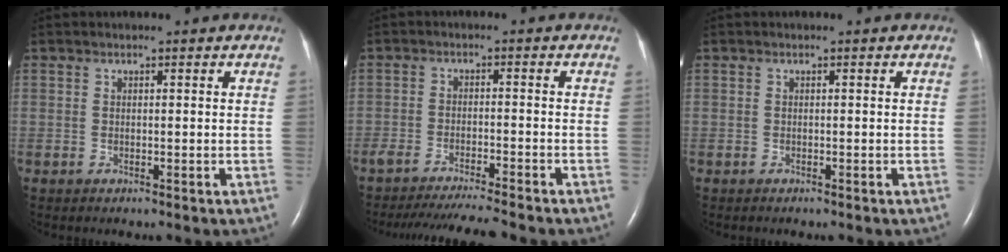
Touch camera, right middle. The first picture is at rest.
{"total": 9.8, "force": [-9.0, -0.5, 3.8], "torque": [-0.052, -0.020, -0.140]}
{"total": 0.0}